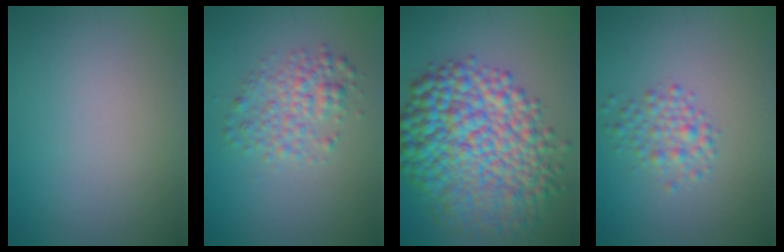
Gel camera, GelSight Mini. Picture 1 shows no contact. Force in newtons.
{"total": 3.0, "press": 3.0, "slide": 0.1}
{"total": 12.1, "press": 12.1, "slide": 0.2}
{"total": 2.2, "press": 2.2, "slide": 0.1}